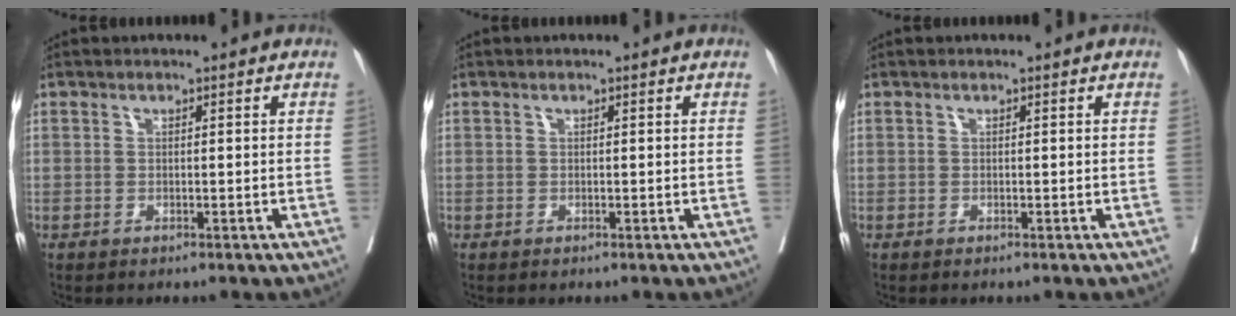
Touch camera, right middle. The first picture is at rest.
{"total": 0.0}
{"total": 0.0}